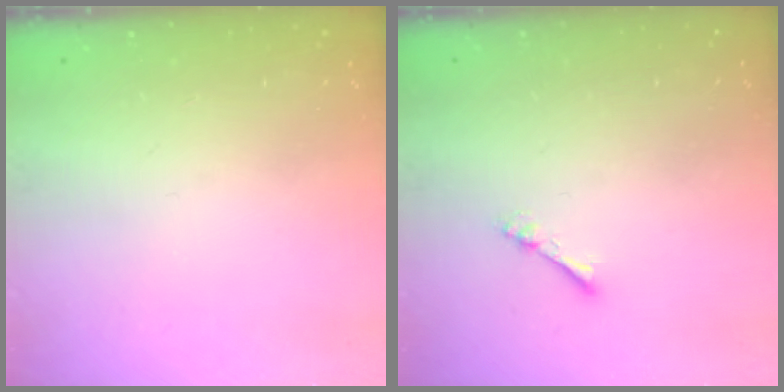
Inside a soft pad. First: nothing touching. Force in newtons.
{"total": 1.7, "press": 1.7, "slide": 0.2}